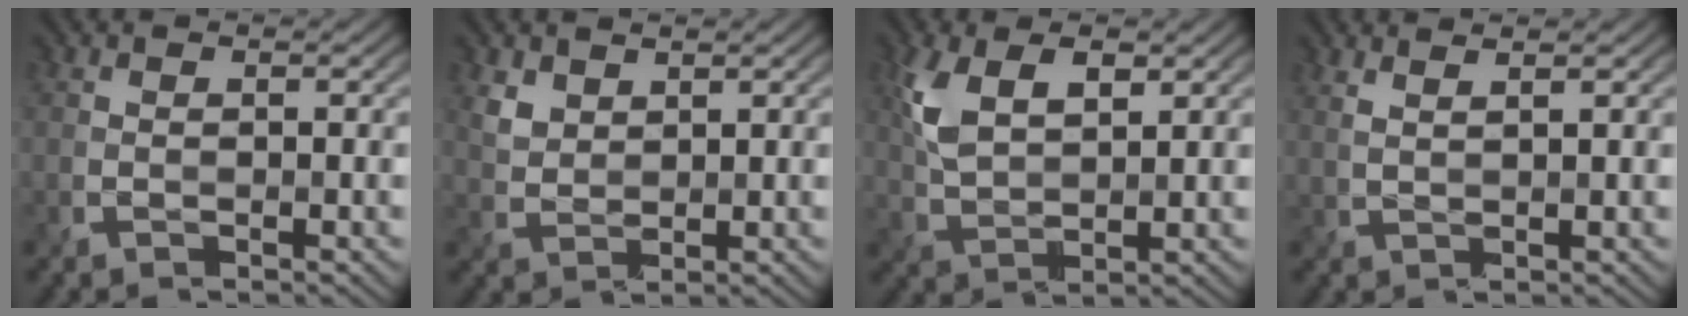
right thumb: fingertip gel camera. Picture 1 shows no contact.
{"total": 2.8, "force": [2.0, 1.6, 1.0], "torque": [-0.034, -0.002, 0.051]}
{"total": 6.8, "force": [2.8, 3.4, 5.1], "torque": [-0.122, 0.001, 0.057]}
{"total": 3.1, "force": [2.3, 0.9, 1.9], "torque": [-0.018, 0.004, 0.026]}